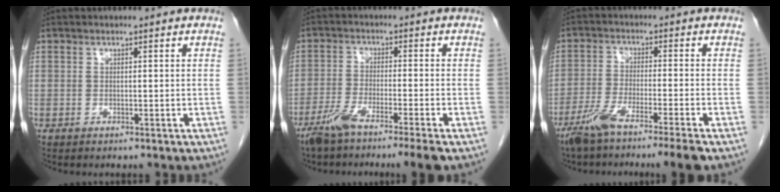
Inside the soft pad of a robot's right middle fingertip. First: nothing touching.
{"total": 8.0, "force": [-5.8, -0.6, 5.5], "torque": [-0.098, -0.019, -0.105]}
{"total": 9.1, "force": [-6.6, -0.7, 6.2], "torque": [-0.109, -0.023, -0.117]}